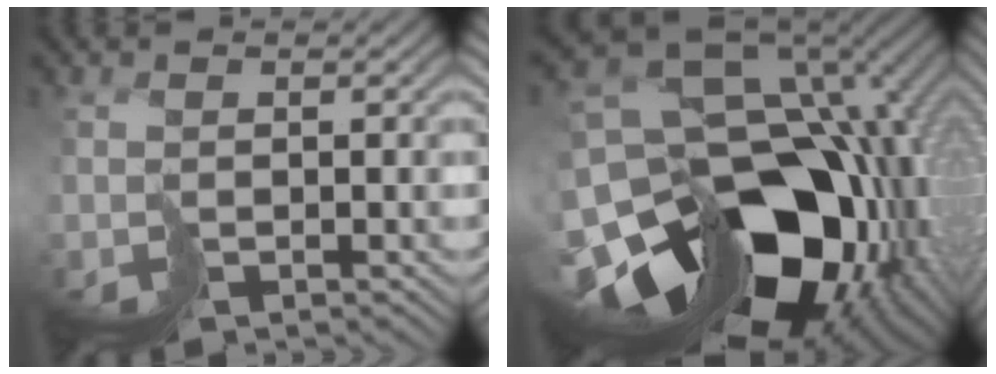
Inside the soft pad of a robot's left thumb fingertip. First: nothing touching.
{"total": 20.4, "force": [-7.2, 14.4, 12.4], "torque": [-0.236, -0.023, -0.087]}